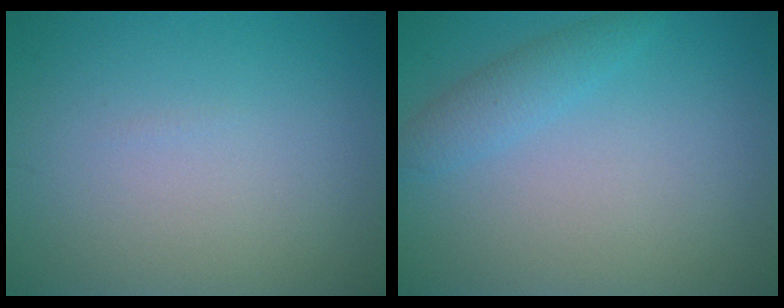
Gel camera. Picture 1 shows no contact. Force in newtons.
{"total": 2.0, "press": 2.0, "slide": 0.0}